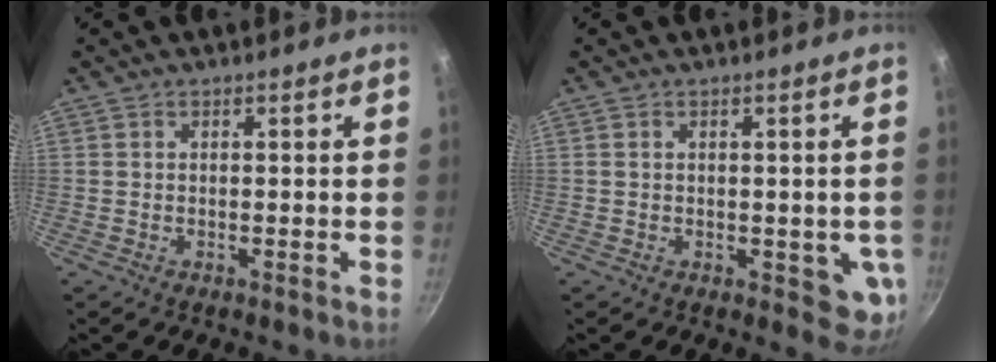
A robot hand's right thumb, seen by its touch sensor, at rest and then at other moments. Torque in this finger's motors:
{"motor_torque": [0.91, 0.52, -0.14, 0.08, 0.16]}